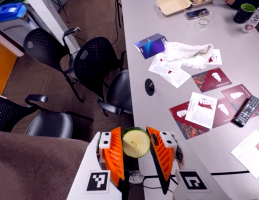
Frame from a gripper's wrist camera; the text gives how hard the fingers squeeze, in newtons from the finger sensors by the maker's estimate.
{"total": 9.2, "left": 9.0, "right": 9.5}